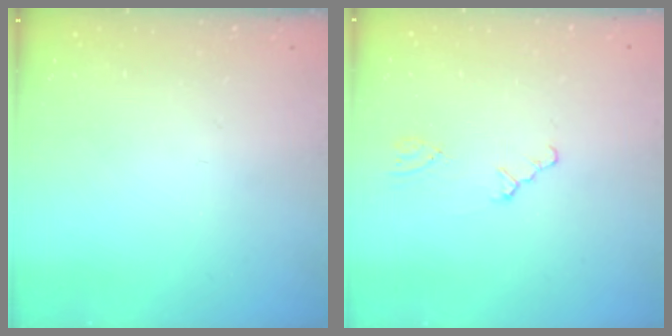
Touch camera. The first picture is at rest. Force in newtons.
{"total": 0.0}